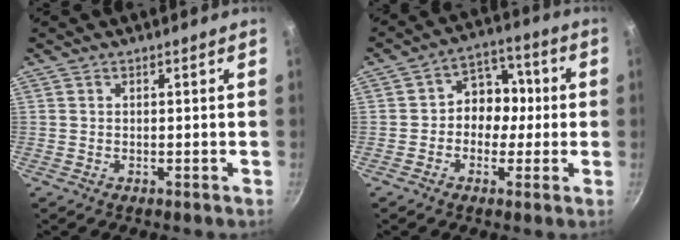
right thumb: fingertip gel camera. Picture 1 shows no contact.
{"total": 8.7, "force": [-0.5, 7.3, 4.7], "torque": [-0.008, 0.029, -0.022]}